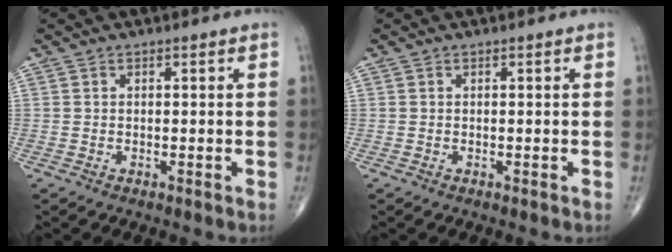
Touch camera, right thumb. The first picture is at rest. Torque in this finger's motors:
{"motor_torque": [-0.01, 0.01, 0.05, 0.01, 0.00]}